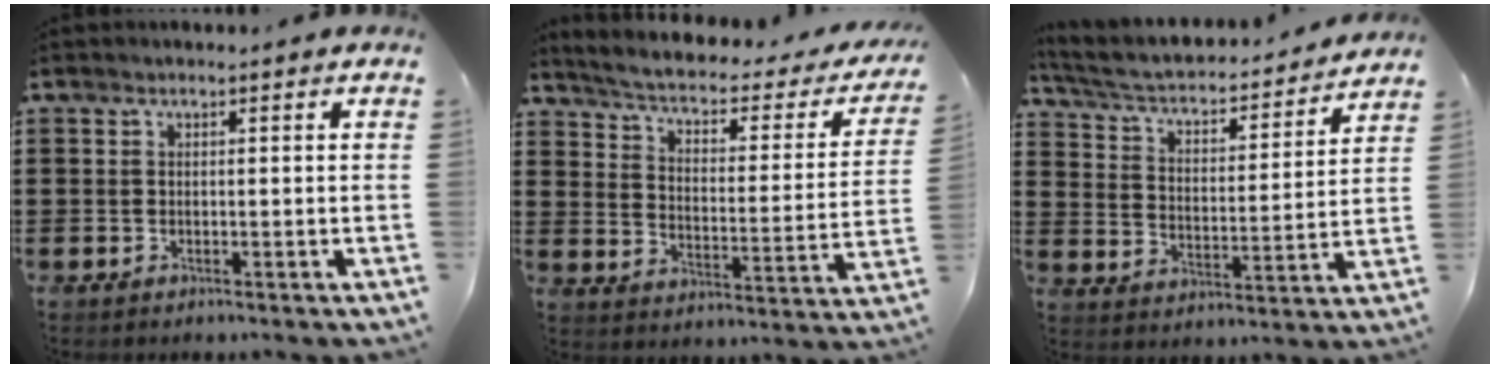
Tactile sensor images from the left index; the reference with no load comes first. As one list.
[{"total": 2.8, "force": [1.9, 0.8, 2.0], "torque": [-0.052, -0.023, 0.021]}, {"total": 3.6, "force": [3.1, 0.9, 1.7], "torque": [-0.050, -0.030, 0.042]}]